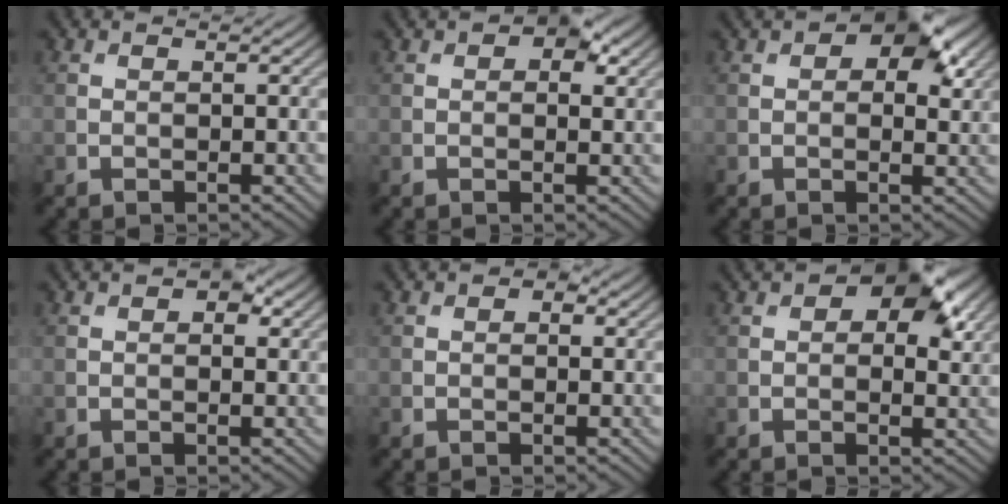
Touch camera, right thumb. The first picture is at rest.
{"total": 3.6, "force": [1.7, 1.9, 2.5], "torque": [-0.034, 0.002, 0.021]}
{"total": 7.3, "force": [3.3, 3.9, 5.3], "torque": [-0.072, 0.003, 0.044]}
{"total": 2.0, "force": [0.9, 1.1, 1.5], "torque": [-0.015, 0.001, 0.011]}
{"total": 1.4, "force": [0.6, 0.9, 0.9], "torque": [-0.010, -0.003, 0.002]}
{"total": 8.2, "force": [3.7, 4.4, 6.0], "torque": [-0.083, 0.003, 0.052]}